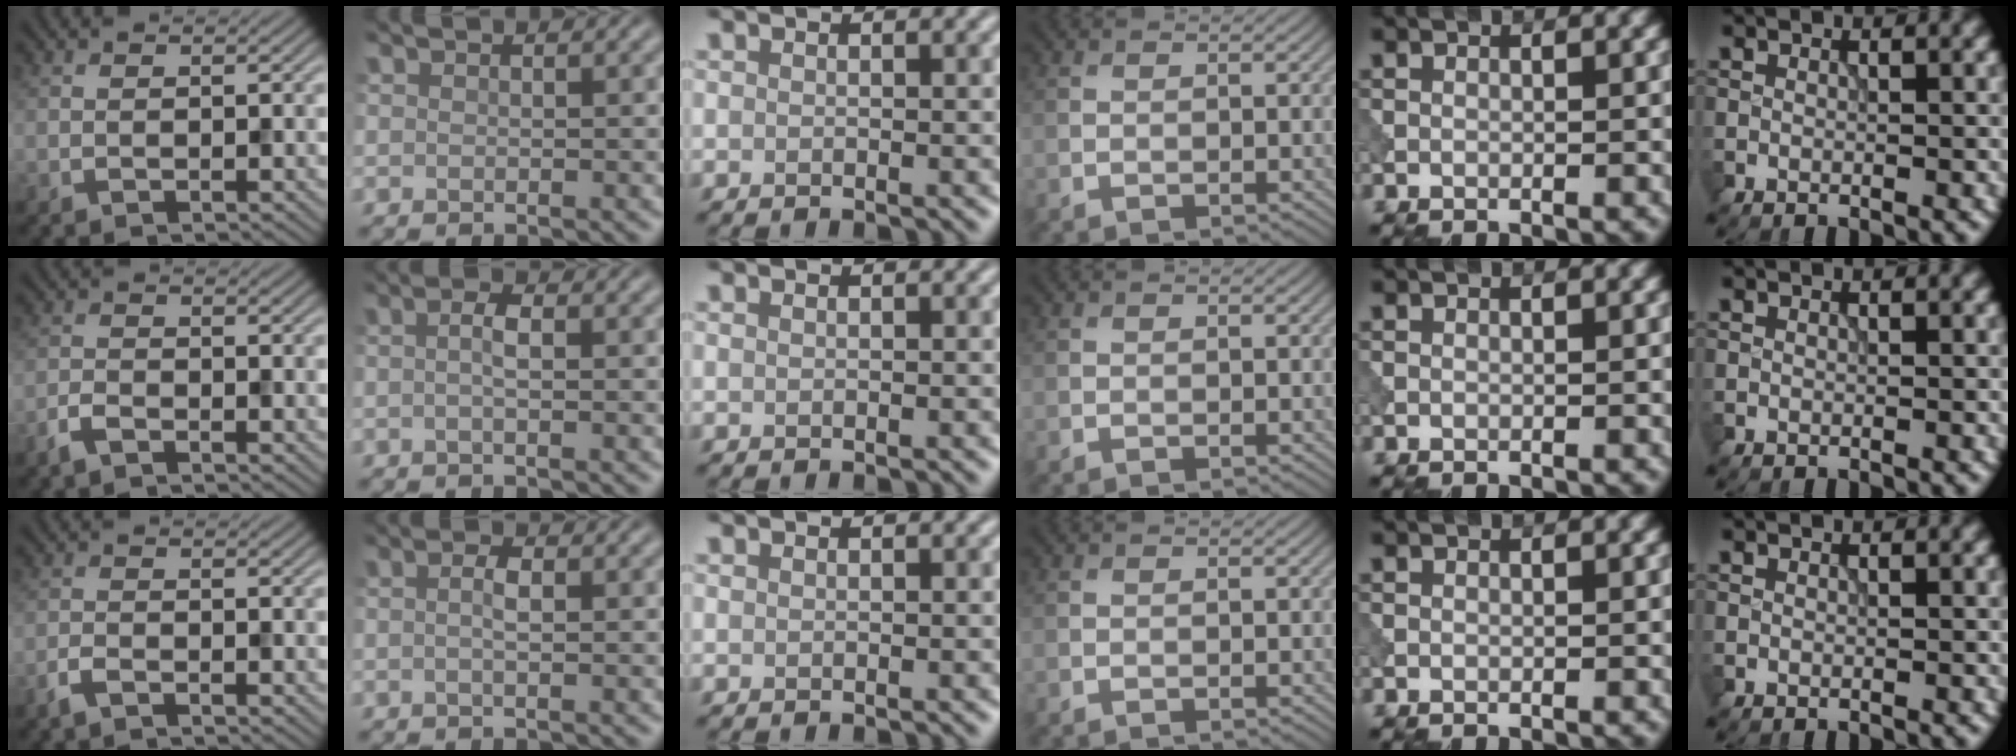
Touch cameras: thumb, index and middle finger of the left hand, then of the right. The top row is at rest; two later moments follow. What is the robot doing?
{"motion": "dispense", "object": "pipette"}